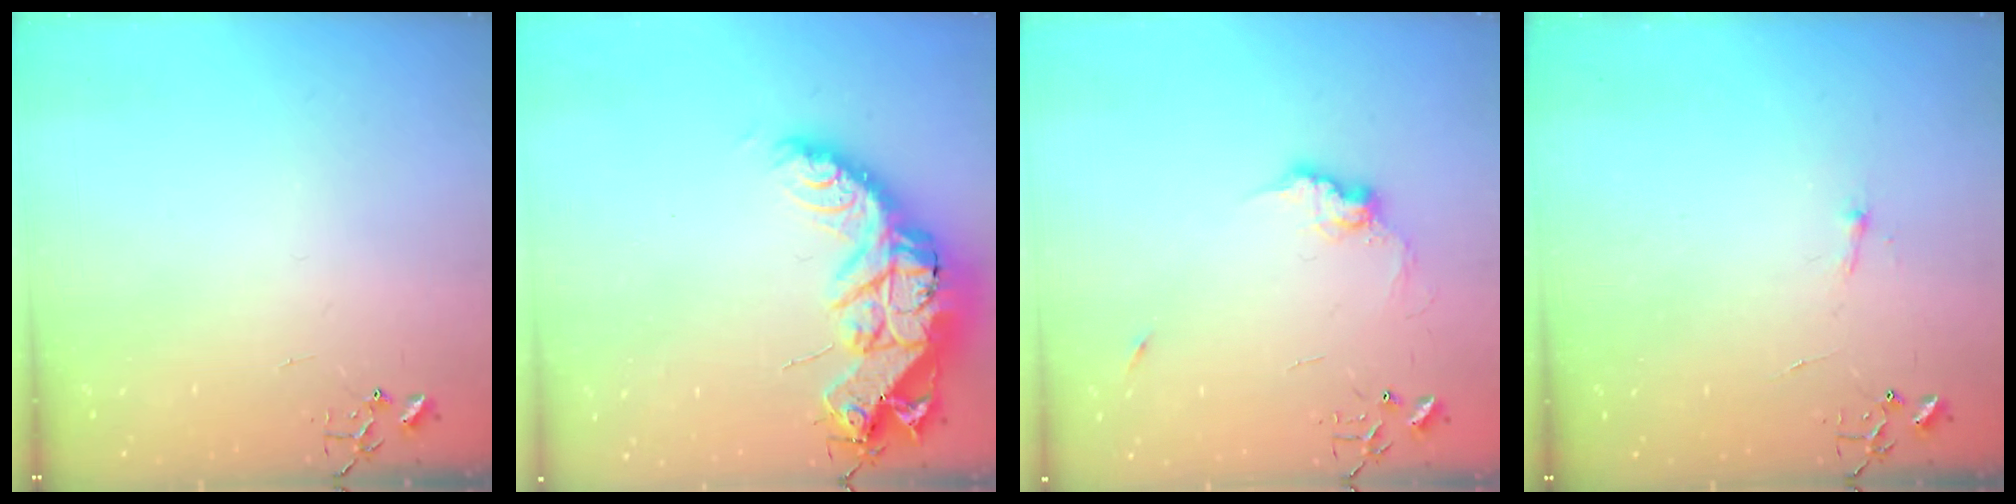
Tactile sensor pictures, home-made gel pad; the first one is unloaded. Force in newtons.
{"total": 21.4, "press": 21.3, "slide": 1.7}
{"total": 9.6, "press": 9.6, "slide": 0.8}
{"total": 3.8, "press": 3.8, "slide": 0.4}